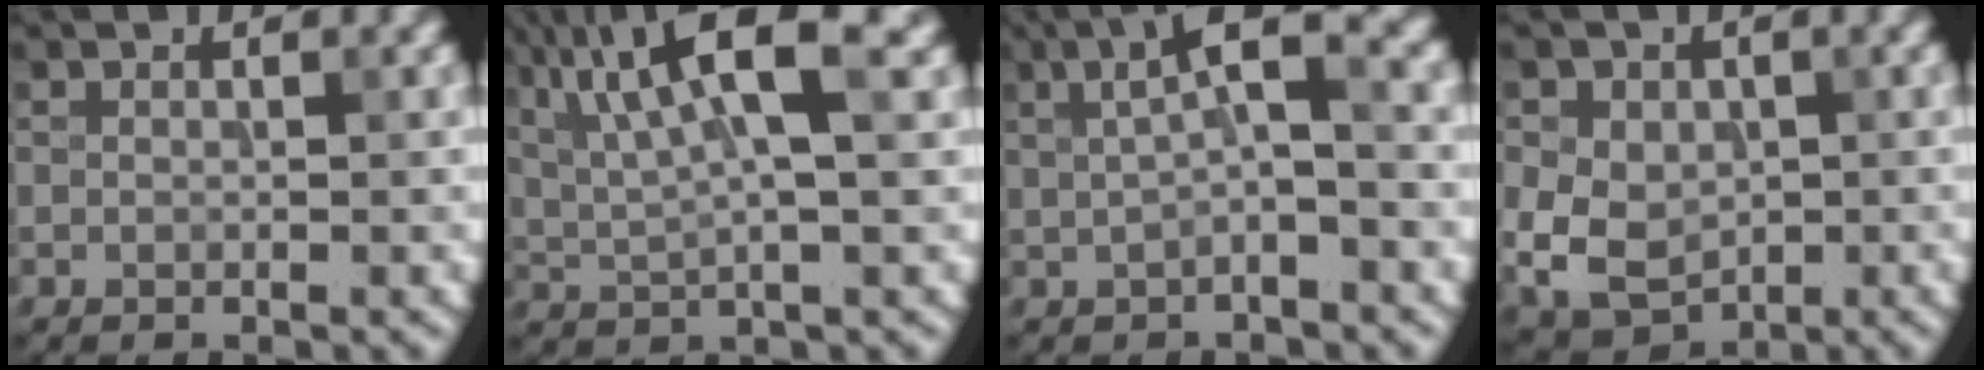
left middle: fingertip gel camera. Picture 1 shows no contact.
{"total": 8.5, "force": [3.4, 2.0, 7.5], "torque": [-0.144, 0.010, 0.066]}
{"total": 4.8, "force": [0.8, 1.1, 4.6], "torque": [-0.080, 0.015, 0.009]}
{"total": 6.5, "force": [-0.2, 5.2, 3.9], "torque": [-0.078, -0.006, 0.001]}